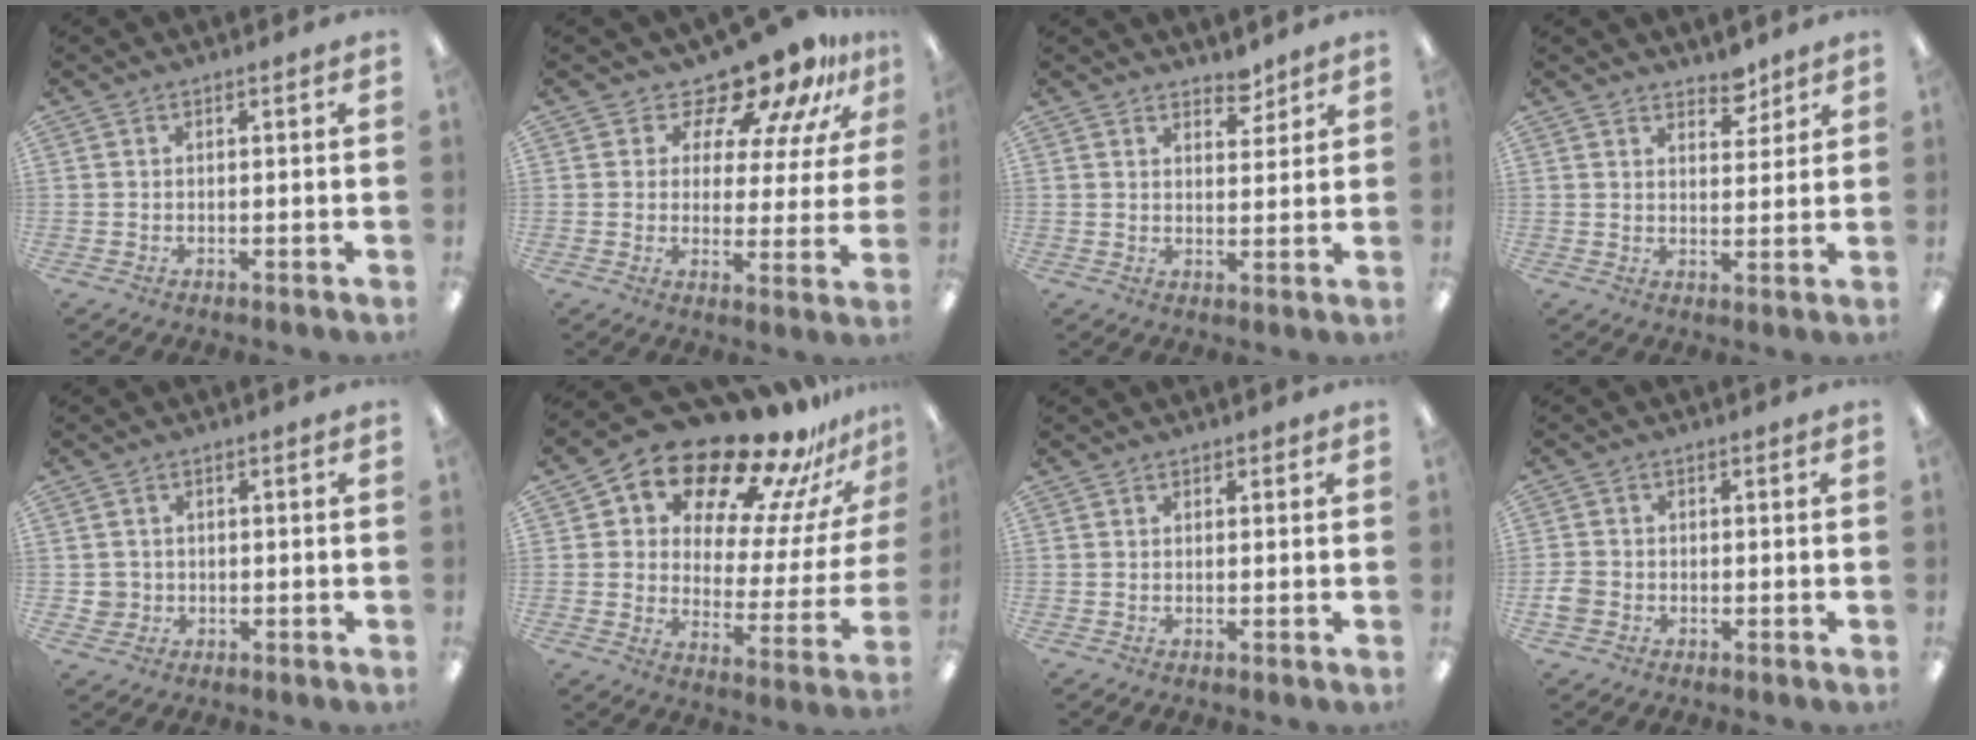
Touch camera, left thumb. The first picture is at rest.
{"total": 12.4, "force": [10.6, 4.4, 4.7], "torque": [-0.078, -0.087, 0.181]}
{"total": 4.1, "force": [3.6, 1.7, 0.8], "torque": [0.002, -0.025, 0.063]}
{"total": 4.7, "force": [4.0, 2.1, 1.0], "torque": [0.011, -0.032, 0.068]}
{"total": 3.0, "force": [-0.3, 2.9, 0.2], "torque": [-0.008, 0.005, -0.006]}
{"total": 17.8, "force": [15.1, 6.0, 7.4], "torque": [-0.121, -0.129, 0.248]}
{"total": 0.6, "force": [0.3, 0.4, 0.1], "torque": [0.007, 0.000, 0.003]}
{"total": 3.2, "force": [-1.2, 2.6, 1.4], "torque": [-0.020, 0.009, -0.021]}